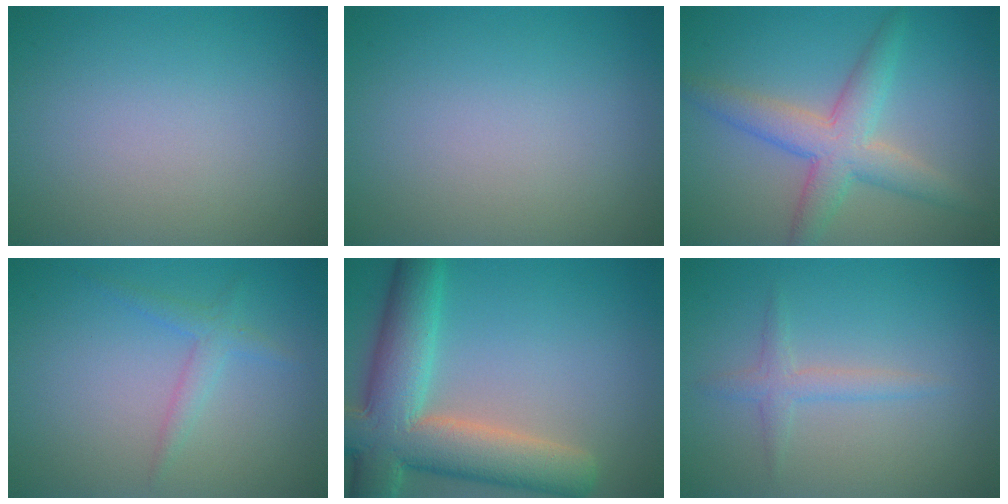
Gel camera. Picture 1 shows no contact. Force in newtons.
{"total": 0.0}
{"total": 4.9, "press": 4.9, "slide": 0.1}
{"total": 1.8, "press": 1.8, "slide": 0.0}
{"total": 10.2, "press": 10.2, "slide": 0.9}
{"total": 1.7, "press": 1.7, "slide": 0.0}